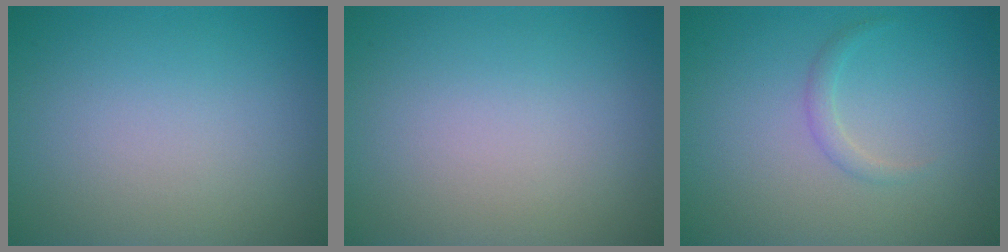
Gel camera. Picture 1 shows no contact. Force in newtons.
{"total": 0.0}
{"total": 1.0, "press": 1.0, "slide": 0.1}